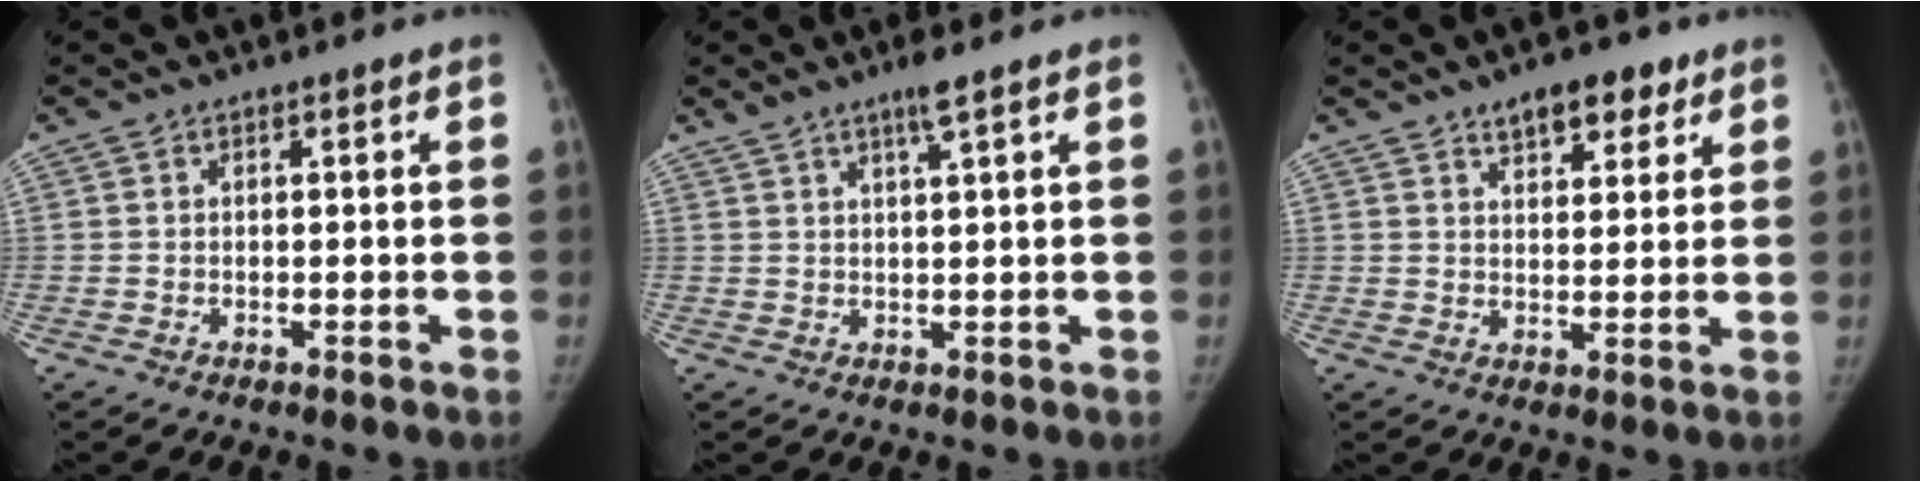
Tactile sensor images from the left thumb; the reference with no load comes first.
{"total": 3.7, "force": [2.5, 0.0, 2.8], "torque": [-0.056, -0.005, 0.048]}
{"total": 7.5, "force": [4.8, 3.7, 4.4], "torque": [-0.032, -0.022, 0.068]}